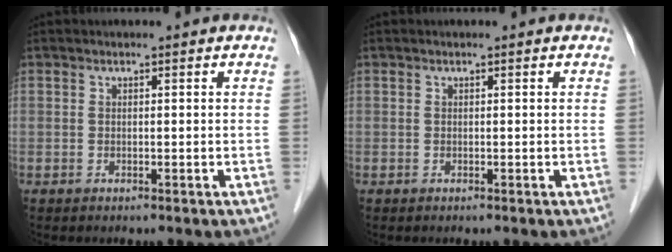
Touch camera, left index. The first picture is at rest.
{"total": 0.0}